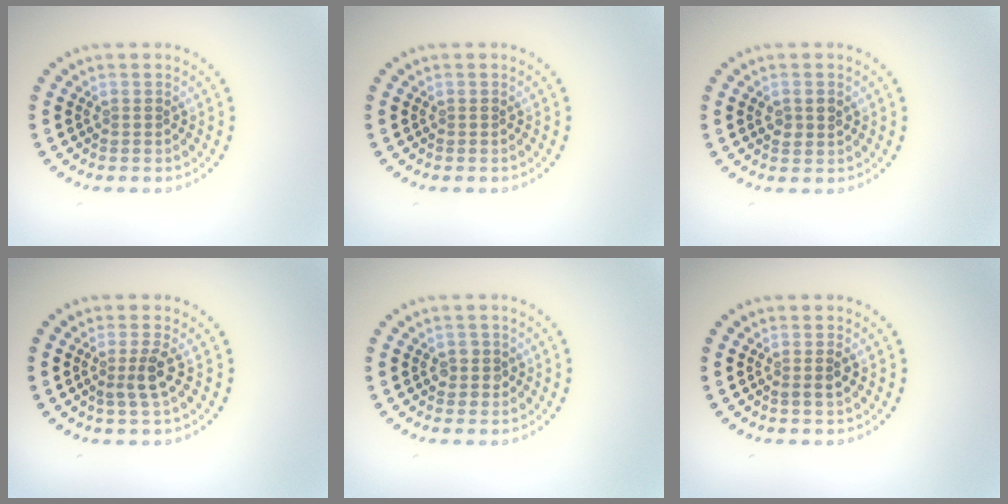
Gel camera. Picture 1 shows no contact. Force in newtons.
{"total": 0.0}
{"total": 1.5, "press": 1.5, "slide": 0.1}
{"total": 2.2, "press": 1.8, "slide": 1.4}
{"total": 1.3, "press": 1.2, "slide": 0.6}
{"total": 1.1, "press": 1.0, "slide": 0.6}